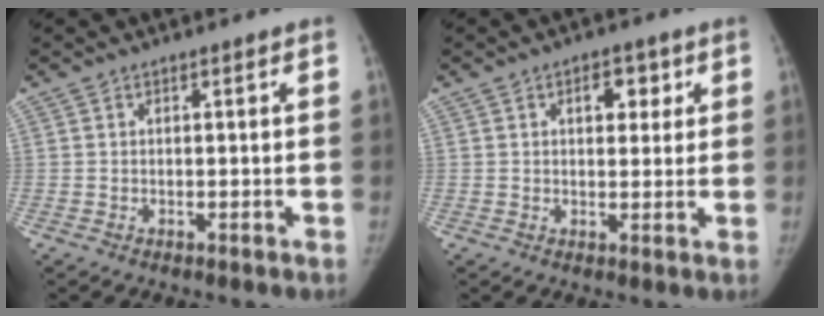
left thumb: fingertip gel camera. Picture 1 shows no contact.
{"total": 5.1, "force": [2.2, 3.1, 3.4], "torque": [-0.018, -0.006, 0.028]}